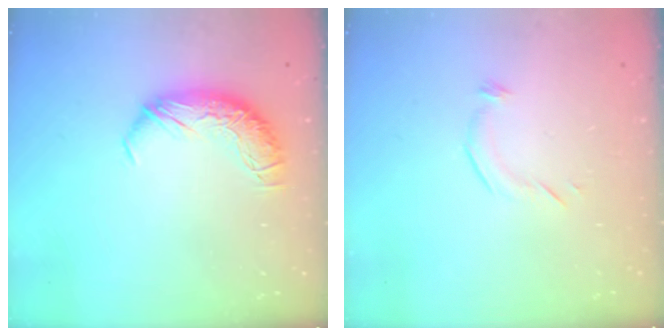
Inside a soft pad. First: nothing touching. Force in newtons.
{"total": 6.1, "press": 6.0, "slide": 0.4}